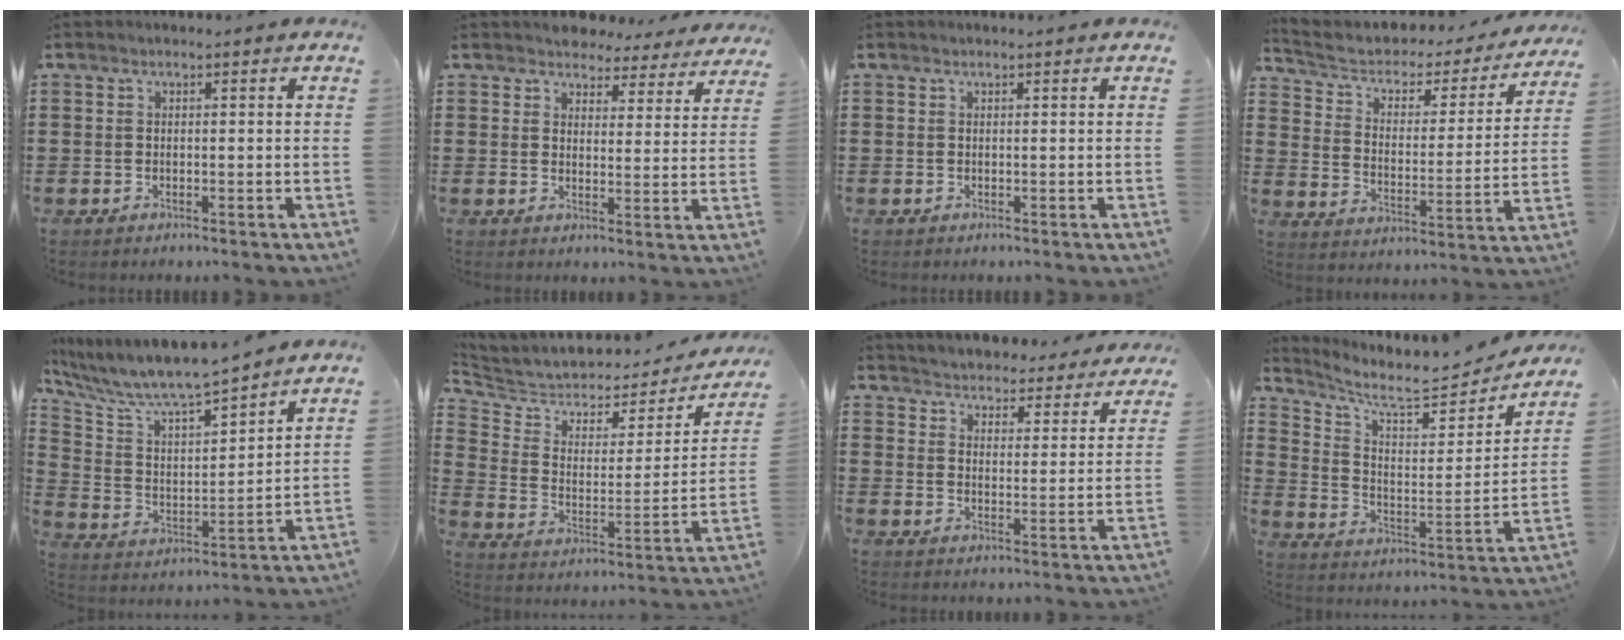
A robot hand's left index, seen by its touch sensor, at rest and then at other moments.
{"total": 4.2, "force": [4.1, 1.0, 0.2], "torque": [-0.018, -0.021, 0.072]}
{"total": 0.0}
{"total": 3.5, "force": [2.3, 2.2, 1.6], "torque": [-0.050, -0.017, 0.029]}
{"total": 7.6, "force": [6.9, 0.8, 3.1], "torque": [-0.094, -0.051, 0.114]}
{"total": 4.9, "force": [4.4, 2.1, 0.9], "torque": [-0.052, -0.034, 0.071]}
{"total": 4.2, "force": [4.2, -0.4, -0.7], "torque": [-0.013, -0.039, 0.068]}
{"total": 6.6, "force": [5.7, 1.2, 3.1], "torque": [-0.081, -0.046, 0.092]}